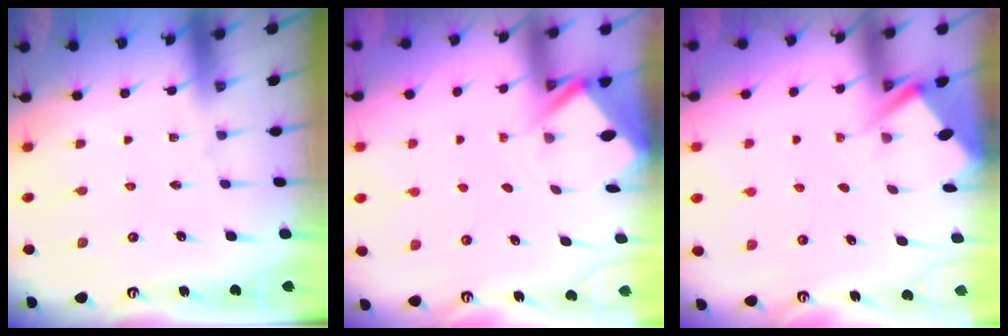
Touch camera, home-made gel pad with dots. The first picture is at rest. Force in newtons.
{"total": 3.1, "press": 3.1, "slide": 0.3}
{"total": 3.0, "press": 2.9, "slide": 0.4}